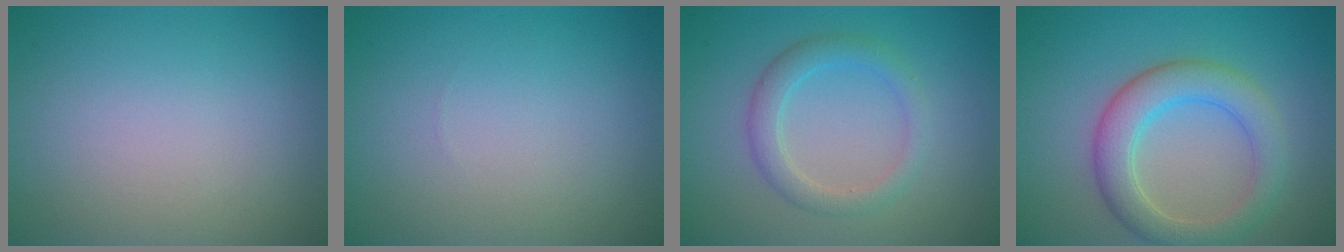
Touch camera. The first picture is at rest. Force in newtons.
{"total": 0.0}
{"total": 2.7, "press": 2.7, "slide": 0.2}
{"total": 5.0, "press": 5.0, "slide": 0.1}